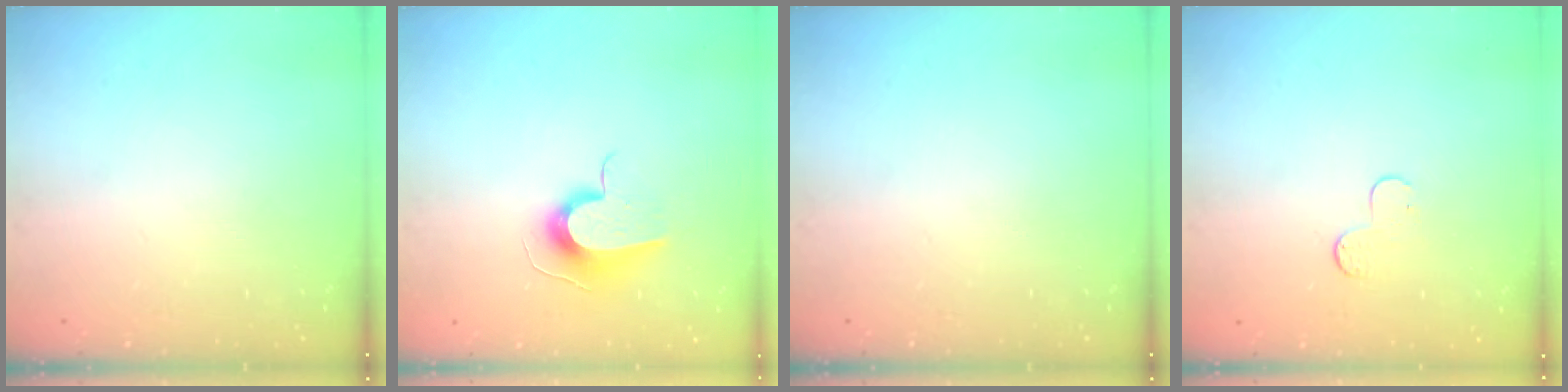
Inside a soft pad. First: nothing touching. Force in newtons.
{"total": 10.5, "press": 10.5, "slide": 0.6}
{"total": 0.0}
{"total": 4.4, "press": 4.4, "slide": 0.4}